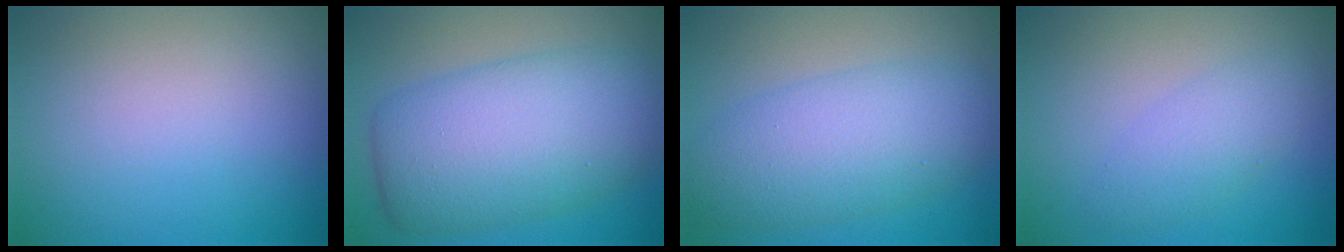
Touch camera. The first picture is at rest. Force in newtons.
{"total": 10.1, "press": 10.1, "slide": 0.3}
{"total": 6.6, "press": 6.6, "slide": 0.2}
{"total": 2.7, "press": 2.7, "slide": 0.0}